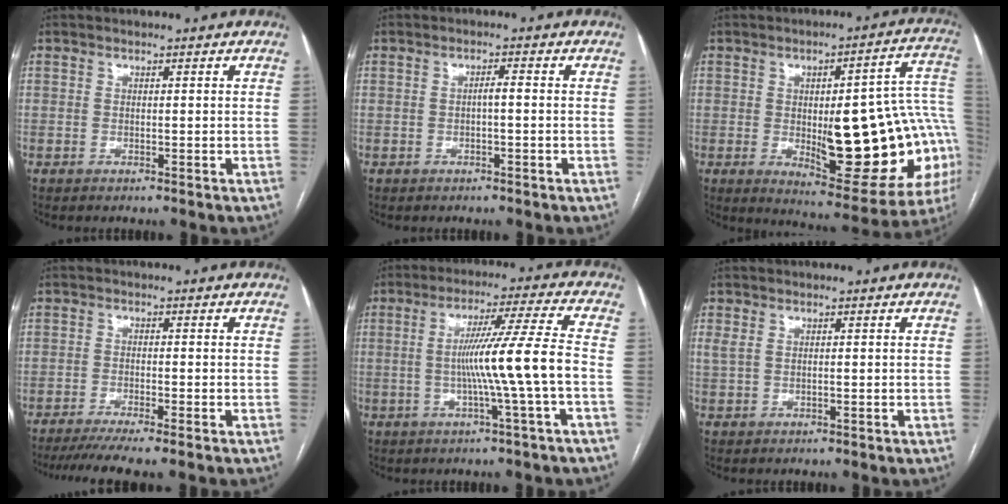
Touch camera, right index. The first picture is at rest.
{"total": 1.5, "force": [-0.2, 0.2, 1.4], "torque": [-0.020, 0.004, -0.003]}
{"total": 24.3, "force": [-3.0, 6.8, 23.1], "torque": [-0.223, 0.021, -0.016]}
{"total": 8.0, "force": [-6.5, -0.2, 4.7], "torque": [-0.063, -0.015, -0.101]}
{"total": 10.5, "force": [-1.7, -2.0, 10.1], "torque": [-0.174, 0.008, -0.025]}
{"total": 1.6, "force": [0.3, 0.8, 1.3], "torque": [-0.041, 0.011, 0.013]}